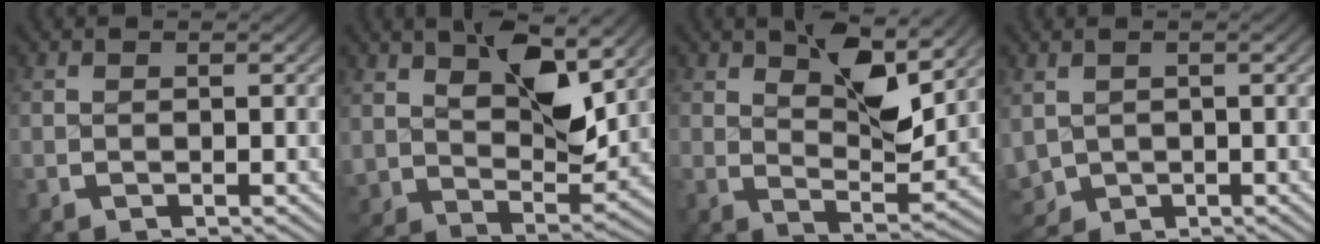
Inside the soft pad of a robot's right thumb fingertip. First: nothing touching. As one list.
[{"total": 6.9, "force": [2.9, 3.3, 5.3], "torque": [-0.102, -0.017, 0.060]}, {"total": 5.7, "force": [2.3, 2.1, 4.8], "torque": [-0.092, -0.018, 0.044]}, {"total": 5.0, "force": [-0.8, 4.4, 2.3], "torque": [-0.074, -0.031, 0.006]}]